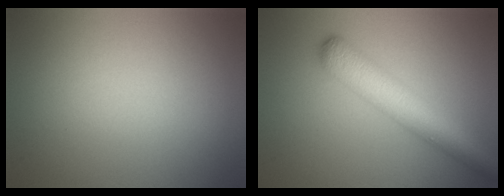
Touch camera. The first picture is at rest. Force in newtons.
{"total": 5.8, "press": 5.8, "slide": 0.2}